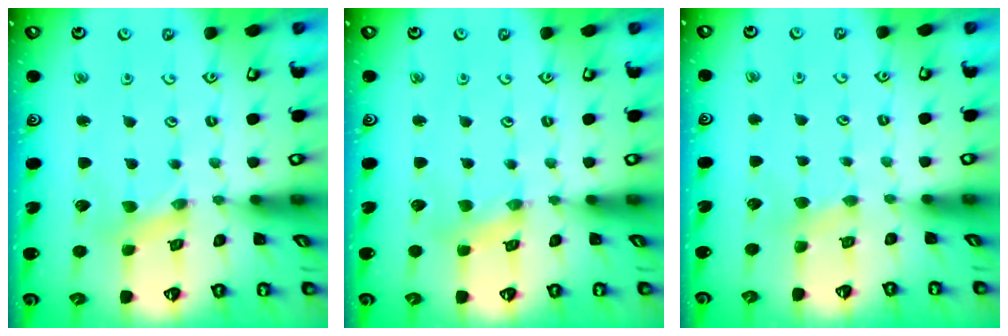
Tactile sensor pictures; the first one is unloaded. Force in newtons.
{"total": 2.4, "press": 2.4, "slide": 0.4}
{"total": 2.2, "press": 2.2, "slide": 0.4}